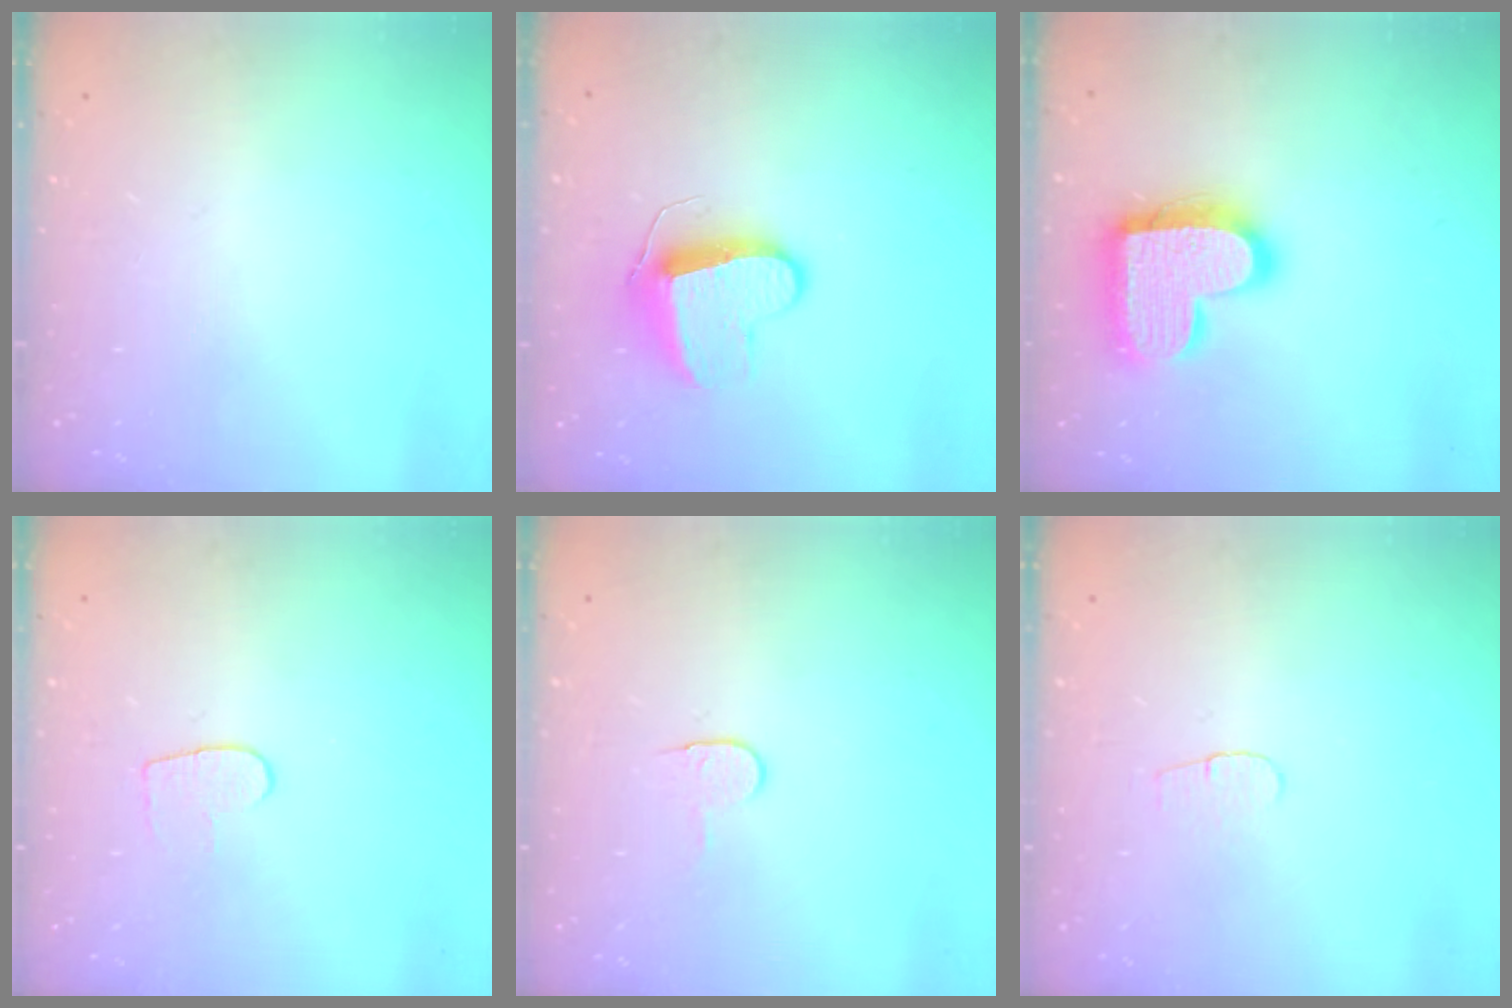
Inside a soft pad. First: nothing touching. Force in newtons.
{"total": 10.6, "press": 10.6, "slide": 0.2}
{"total": 19.6, "press": 19.5, "slide": 1.3}
{"total": 5.4, "press": 5.4, "slide": 0.3}
{"total": 3.8, "press": 3.7, "slide": 0.4}
{"total": 3.6, "press": 3.6, "slide": 0.4}